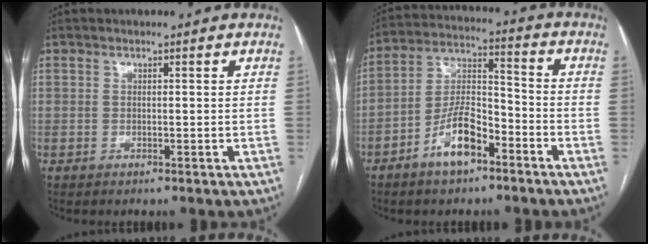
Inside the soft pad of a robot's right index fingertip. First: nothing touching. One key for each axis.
{"total": 9.9, "fx": -5.6, "fy": 3.8, "fz": 7.2, "tx": -0.148, "ty": 0.016, "tz": -0.103}